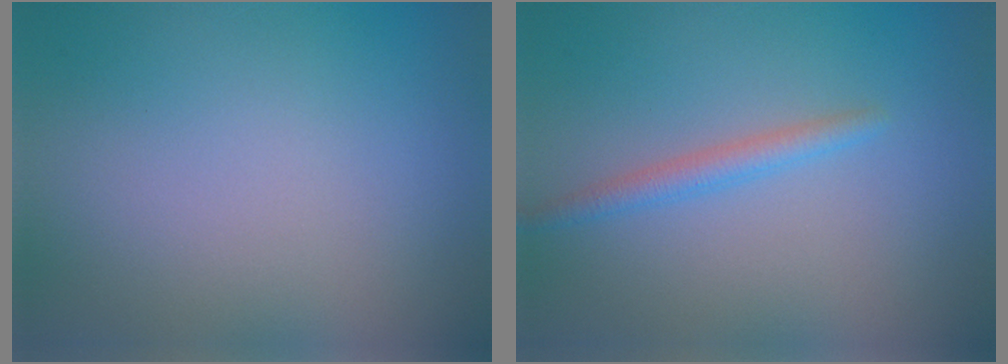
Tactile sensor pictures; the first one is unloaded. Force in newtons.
{"total": 1.8, "press": 1.8, "slide": 0.0}